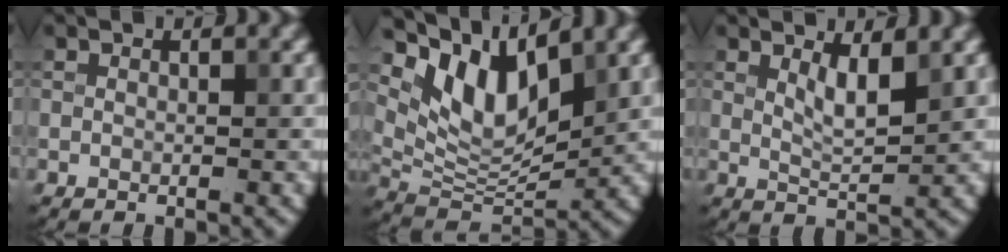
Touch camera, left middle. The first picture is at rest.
{"total": 7.6, "force": [4.6, 3.2, 5.1], "torque": [-0.098, -0.009, 0.085]}
{"total": 2.4, "force": [1.3, 0.5, 2.0], "torque": [-0.037, -0.010, 0.025]}